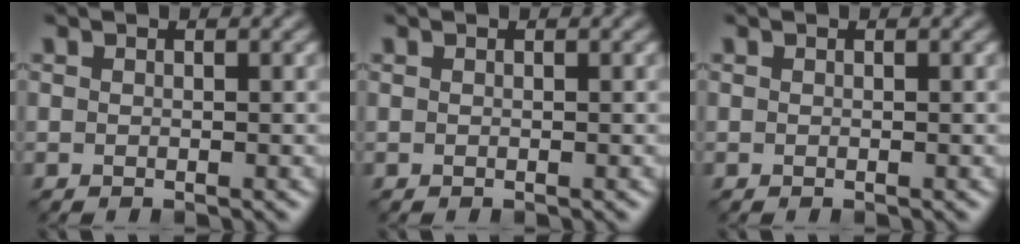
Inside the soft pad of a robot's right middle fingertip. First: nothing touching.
{"total": 0.0}
{"total": 0.0}